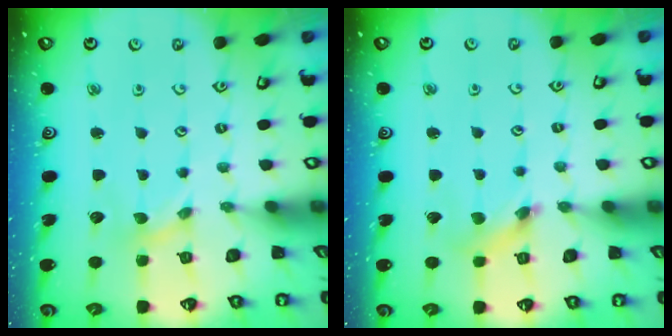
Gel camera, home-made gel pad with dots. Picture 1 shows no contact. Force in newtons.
{"total": 2.0, "press": 2.0, "slide": 0.1}